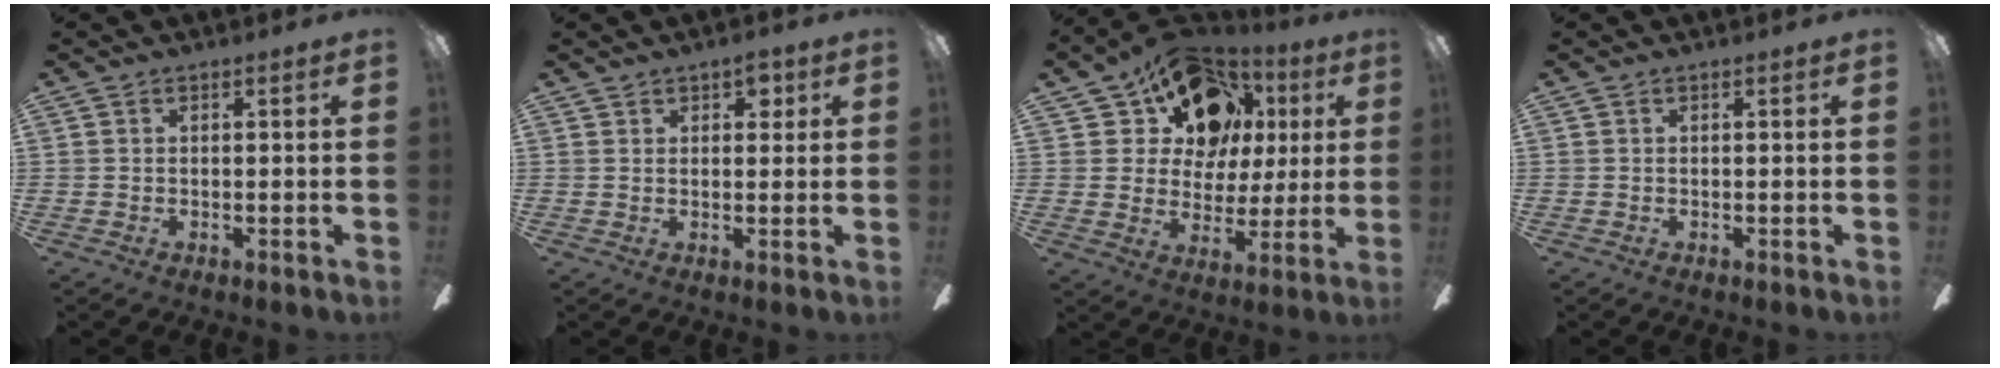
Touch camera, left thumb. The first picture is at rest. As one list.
[{"total": 3.2, "force": [2.1, 1.9, 1.4], "torque": [-0.014, -0.001, 0.034]}, {"total": 17.5, "force": [9.6, 12.3, 7.8], "torque": [-0.136, -0.034, 0.184]}, {"total": 0.0}]